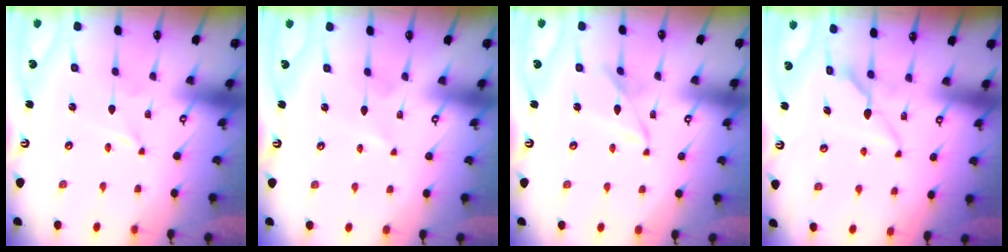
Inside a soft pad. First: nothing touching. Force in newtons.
{"total": 2.2, "press": 2.2, "slide": 0.3}
{"total": 6.9, "press": 6.9, "slide": 0.5}
{"total": 8.4, "press": 8.4, "slide": 0.3}